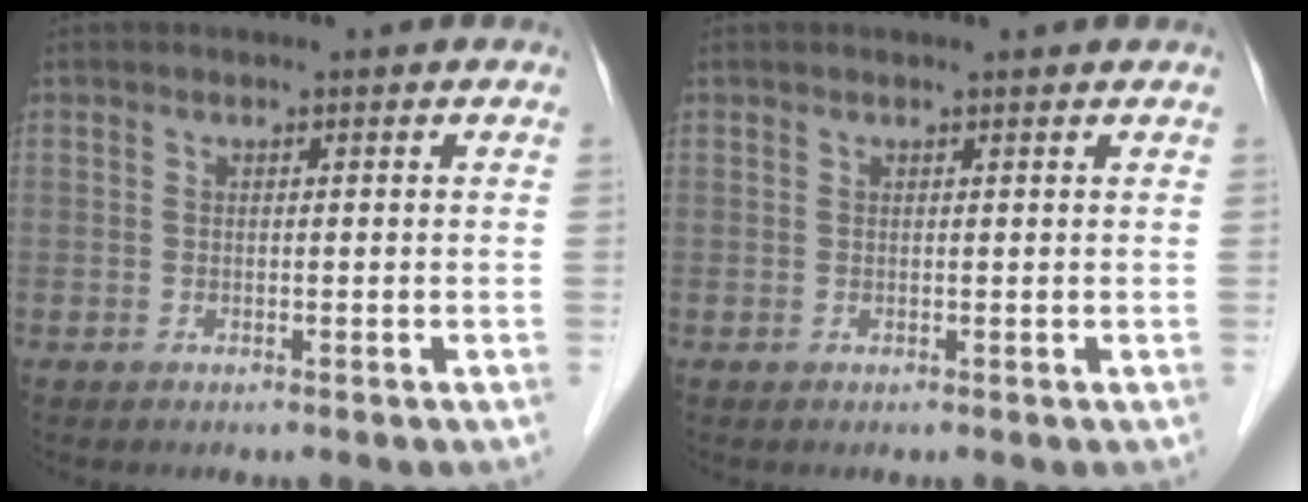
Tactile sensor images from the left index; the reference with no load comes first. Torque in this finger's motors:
{"motor_torque": [0.03, -0.06, 0.02, 0.01]}